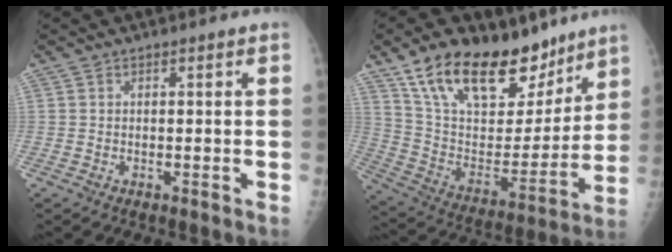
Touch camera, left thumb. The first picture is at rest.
{"total": 25.6, "force": [17.4, 12.5, 14.0], "torque": [-0.190, -0.062, 0.295]}